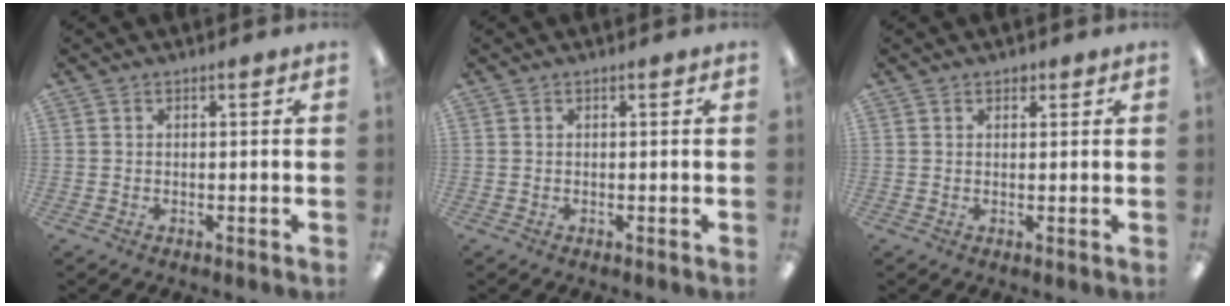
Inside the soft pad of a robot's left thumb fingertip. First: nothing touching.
{"total": 0.0}
{"total": 1.6, "force": [1.2, 0.9, 0.5], "torque": [-0.003, -0.002, 0.020]}